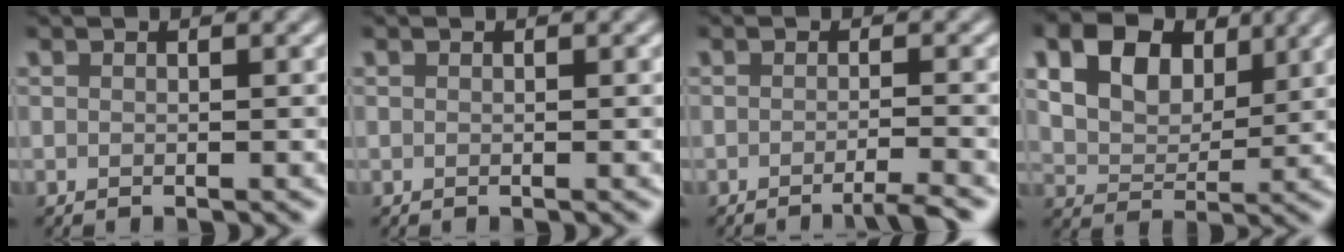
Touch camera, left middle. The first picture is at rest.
{"total": 0.0}
{"total": 2.4, "force": [-1.4, 0.4, 1.9], "torque": [-0.018, -0.005, -0.031]}
{"total": 10.5, "force": [4.9, 7.1, 6.0], "torque": [-0.116, 0.029, 0.076]}